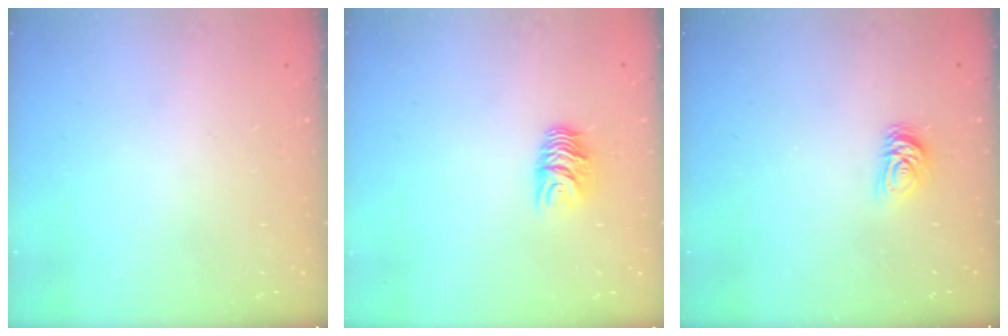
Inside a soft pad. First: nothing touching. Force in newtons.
{"total": 7.0, "press": 6.9, "slide": 0.5}
{"total": 5.2, "press": 5.2, "slide": 0.7}